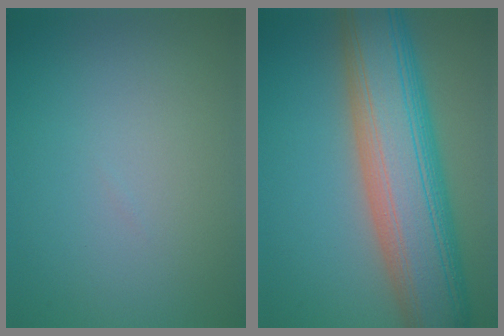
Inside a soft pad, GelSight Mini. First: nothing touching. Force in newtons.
{"total": 12.5, "press": 12.5, "slide": 0.2}